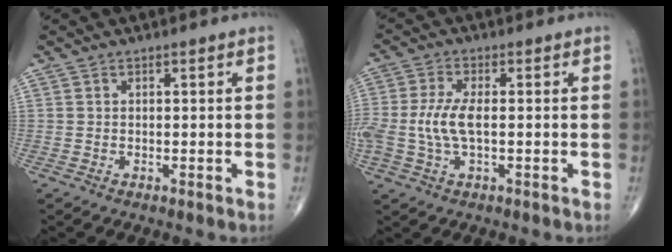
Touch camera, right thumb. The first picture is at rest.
{"total": 7.0, "force": [-0.5, 2.9, 6.4], "torque": [-0.162, 0.004, -0.010]}